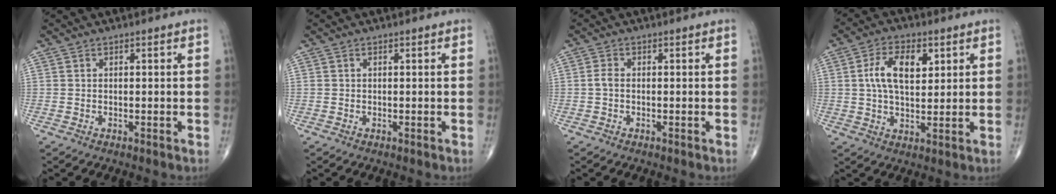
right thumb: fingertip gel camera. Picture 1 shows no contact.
{"total": 0.0}
{"total": 1.6, "force": [-0.2, 1.0, 1.2], "torque": [-0.024, 0.001, -0.007]}
{"total": 9.3, "force": [2.6, 5.0, 7.5], "torque": [-0.122, -0.002, 0.045]}